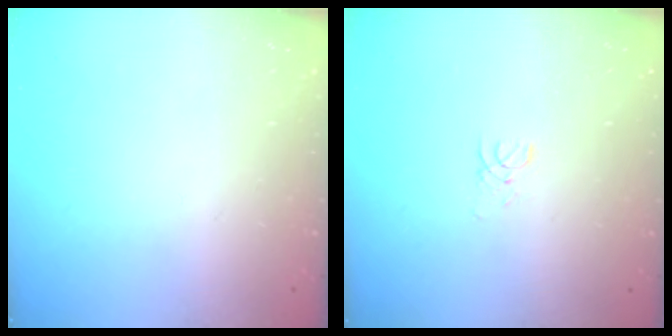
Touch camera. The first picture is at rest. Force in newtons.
{"total": 1.0, "press": 1.0, "slide": 0.1}